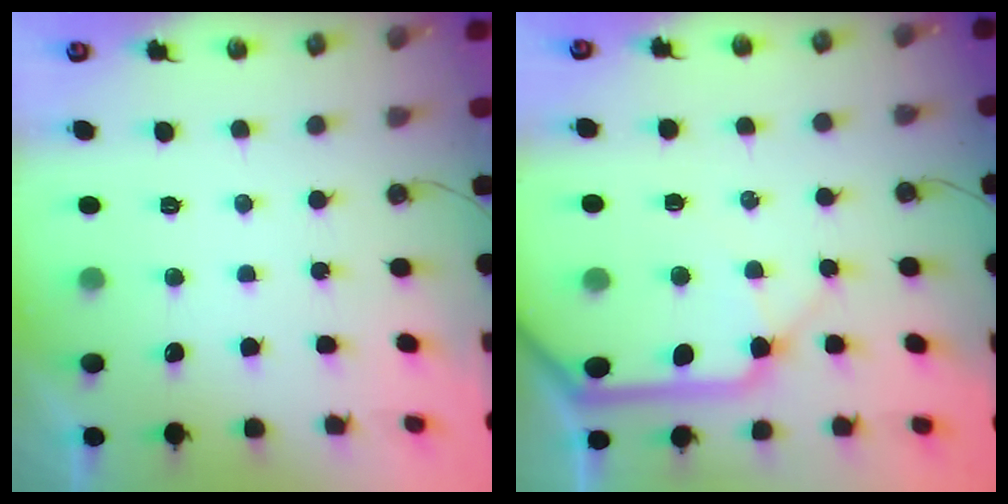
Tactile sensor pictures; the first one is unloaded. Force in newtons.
{"total": 13.3, "press": 13.2, "slide": 1.7}